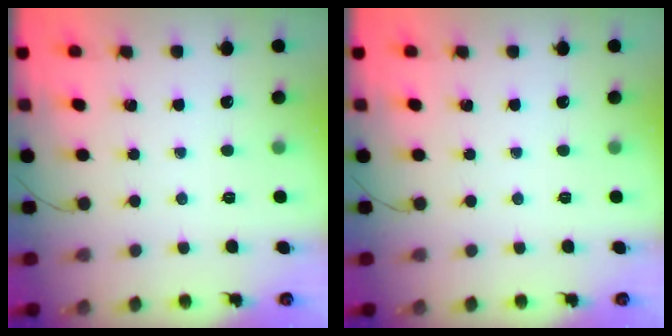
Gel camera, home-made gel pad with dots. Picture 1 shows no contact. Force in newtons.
{"total": 0.0}